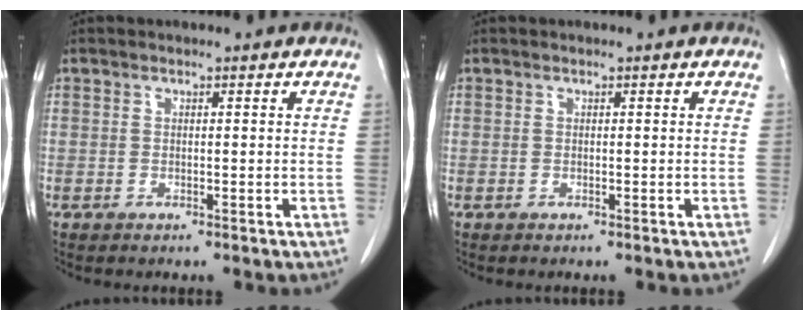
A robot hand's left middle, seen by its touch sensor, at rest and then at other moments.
{"total": 0.0}